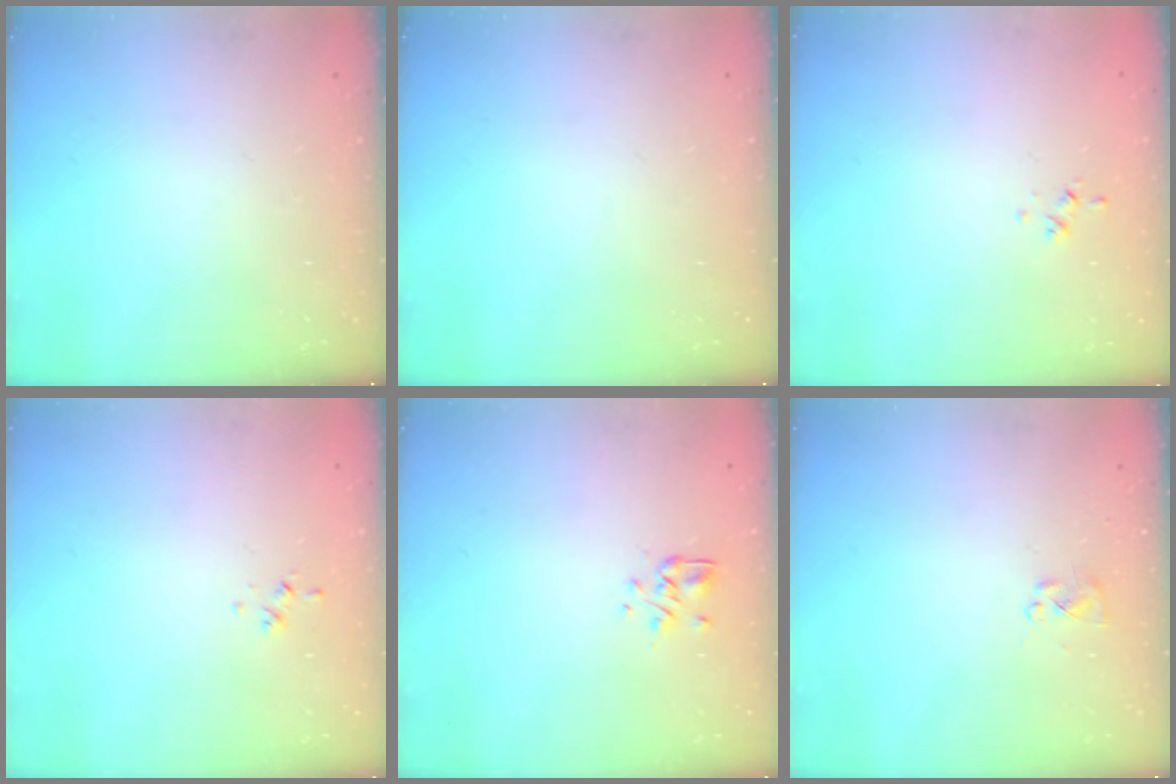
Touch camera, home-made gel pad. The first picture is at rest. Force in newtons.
{"total": 0.0}
{"total": 0.7, "press": 0.6, "slide": 0.4}
{"total": 0.7, "press": 0.6, "slide": 0.4}
{"total": 2.5, "press": 2.3, "slide": 1.0}
{"total": 2.5, "press": 2.4, "slide": 0.8}